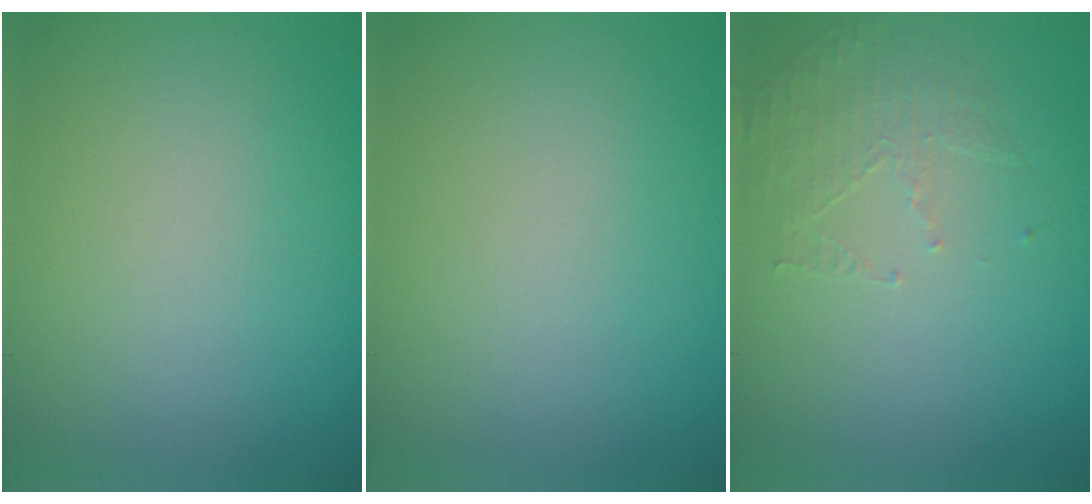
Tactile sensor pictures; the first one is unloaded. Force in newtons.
{"total": 0.0}
{"total": 1.6, "press": 0.7, "slide": 1.4}